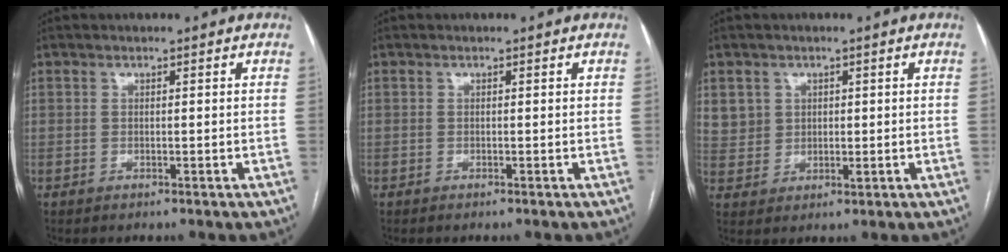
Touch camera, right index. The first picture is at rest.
{"total": 0.0}
{"total": 5.1, "force": [2.2, 4.6, 0.7], "torque": [-0.010, 0.006, 0.049]}